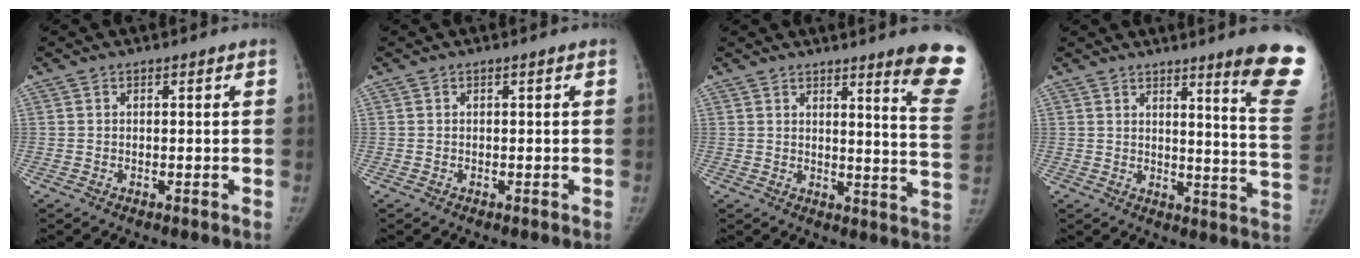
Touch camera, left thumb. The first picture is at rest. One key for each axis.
{"total": 0.0}
{"total": 12.7, "fx": 9.1, "fy": 0.4, "fz": 8.8, "tx": -0.086, "ty": -0.077, "tz": 0.100}
{"total": 14.4, "fx": 9.7, "fy": 0.3, "fz": 10.6, "tx": -0.109, "ty": -0.080, "tz": 0.113}